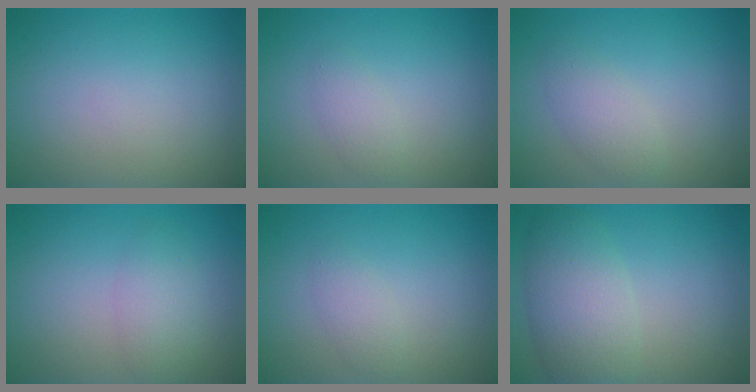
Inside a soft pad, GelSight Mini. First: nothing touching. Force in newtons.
{"total": 1.4, "press": 1.4, "slide": 0.1}
{"total": 2.1, "press": 2.1, "slide": 0.2}
{"total": 2.3, "press": 2.3, "slide": 0.1}
{"total": 1.4, "press": 1.4, "slide": 0.1}
{"total": 5.1, "press": 5.1, "slide": 0.2}